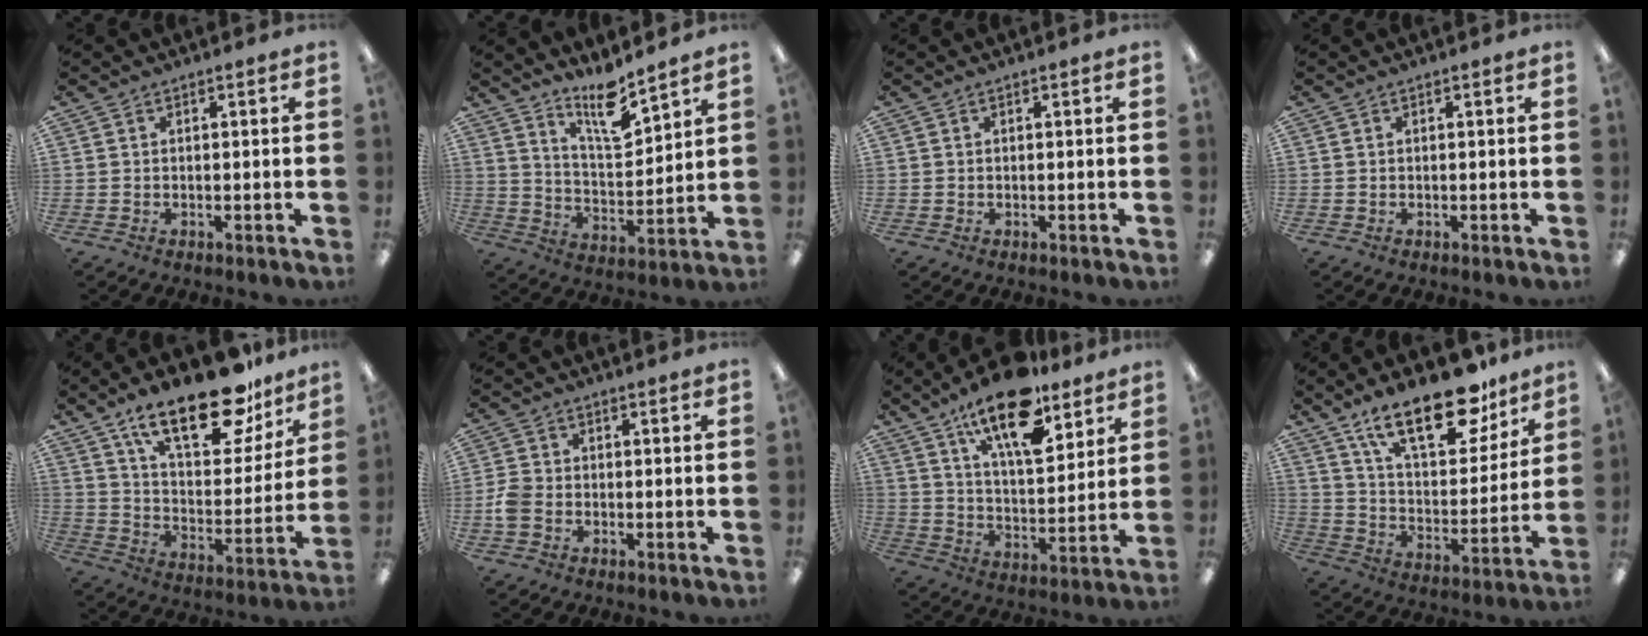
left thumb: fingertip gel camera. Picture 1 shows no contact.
{"total": 11.8, "force": [9.5, 3.1, 6.3], "torque": [-0.099, -0.064, 0.164]}
{"total": 0.0}
{"total": 0.0}
{"total": 23.6, "force": [15.8, 9.6, 14.7], "torque": [-0.226, -0.090, 0.268]}
{"total": 3.9, "force": [-1.3, 2.9, 2.3], "torque": [-0.051, 0.005, -0.025]}
{"total": 17.9, "force": [12.5, 6.8, 10.8], "torque": [-0.175, -0.065, 0.209]}
{"total": 22.7, "force": [15.3, 9.4, 13.9], "torque": [-0.211, -0.088, 0.260]}